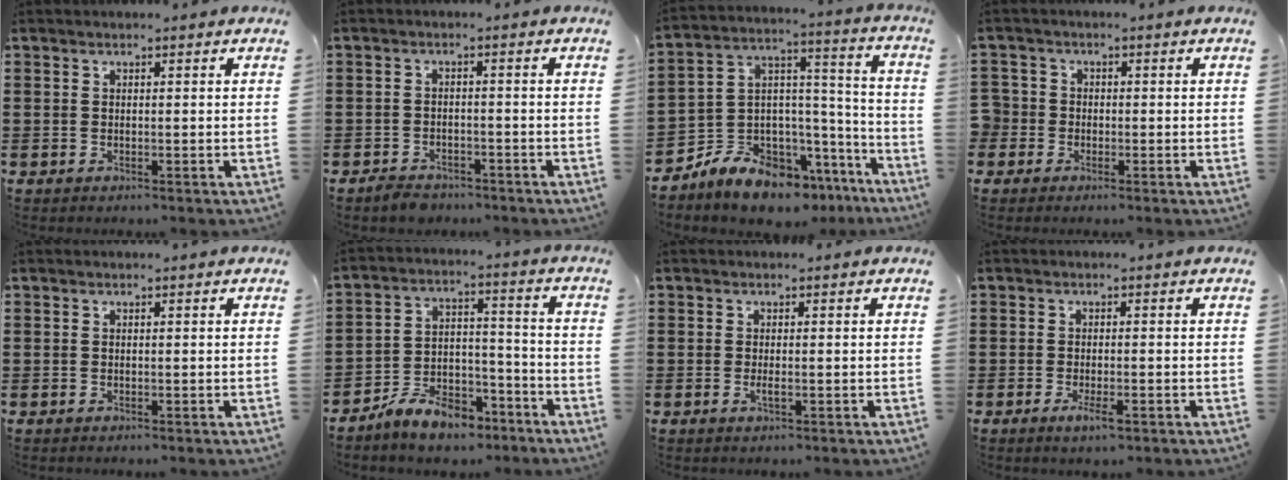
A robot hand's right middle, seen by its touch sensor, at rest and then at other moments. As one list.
[{"total": 2.2, "force": [-2.1, 0.5, 0.1], "torque": [-0.011, 0.001, -0.045]}, {"total": 8.5, "force": [-7.8, 3.1, 0.8], "torque": [-0.039, -0.004, -0.157]}, {"total": 2.5, "force": [-0.8, 2.4, 0.1], "torque": [-0.022, 0.003, -0.023]}, {"total": 0.0}, {"total": 8.0, "force": [-6.9, 3.1, 2.6], "torque": [-0.046, 0.025, -0.132]}, {"total": 1.1, "force": [-0.2, 0.3, 1.0], "torque": [-0.019, -0.003, -0.004]}, {"total": 2.5, "force": [-1.1, 0.7, 2.1], "torque": [-0.041, -0.004, -0.022]}]